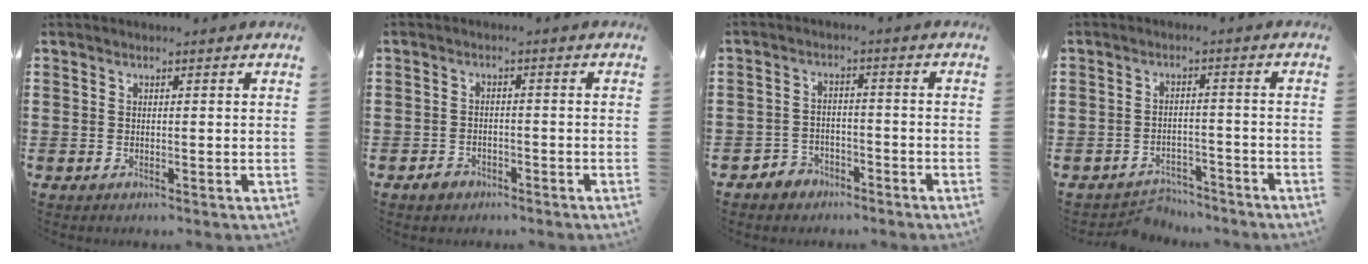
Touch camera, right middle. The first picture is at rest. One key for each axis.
{"total": 1.9, "fx": -1.5, "fy": 1.0, "fz": 0.5, "tx": -0.015, "ty": 0.001, "tz": -0.031}
{"total": 2.8, "fx": -2.5, "fy": 1.2, "fz": 0.1, "tx": -0.011, "ty": 0.001, "tz": -0.054}
{"total": 3.6, "fx": -3.4, "fy": 0.9, "fz": -0.1, "tx": -0.007, "ty": 0.001, "tz": -0.073}